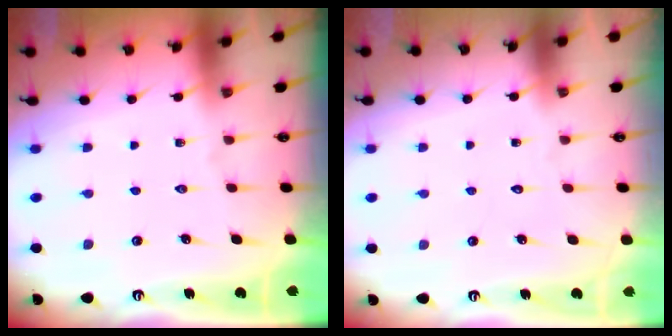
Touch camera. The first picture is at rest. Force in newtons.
{"total": 1.6, "press": 1.6, "slide": 0.1}